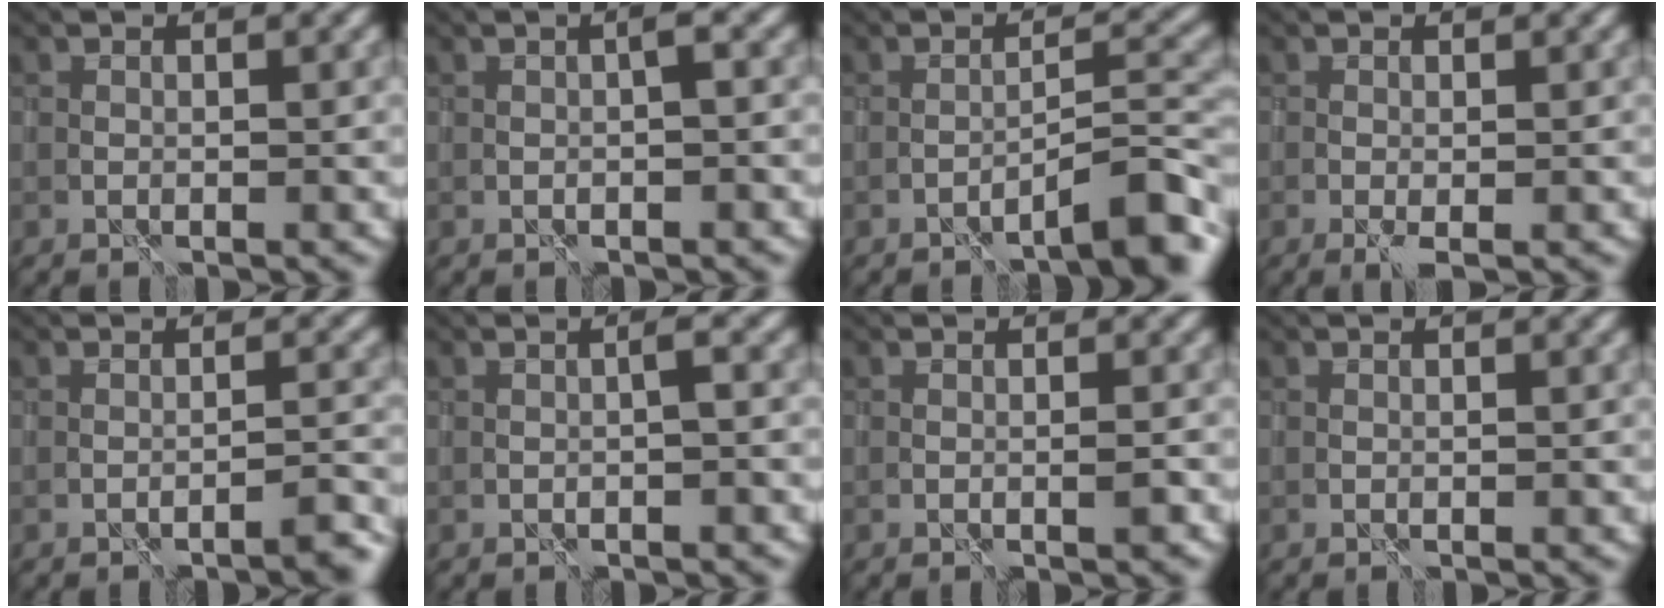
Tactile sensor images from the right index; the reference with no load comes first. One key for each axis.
{"total": 1.4, "fx": -0.2, "fy": 0.1, "fz": 1.4, "tx": -0.023, "ty": 0.004, "tz": -0.002}
{"total": 4.7, "fx": -3.4, "fy": 0.5, "fz": 3.2, "tx": -0.037, "ty": 0.020, "tz": -0.052}
{"total": 1.3, "fx": -0.7, "fy": 0.2, "fz": 1.1, "tx": -0.026, "ty": -0.004, "tz": -0.013}
{"total": 2.4, "fx": -1.7, "fy": 0.2, "fz": 1.6, "tx": -0.016, "ty": 0.007, "tz": -0.031}
{"total": 1.2, "fx": -0.2, "fy": 0.0, "fz": 1.2, "tx": -0.022, "ty": 0.004, "tz": -0.004}
{"total": 0.8, "fx": -0.3, "fy": -0.1, "fz": 0.8, "tx": -0.014, "ty": -0.002, "tz": -0.004}
{"total": 0.0}